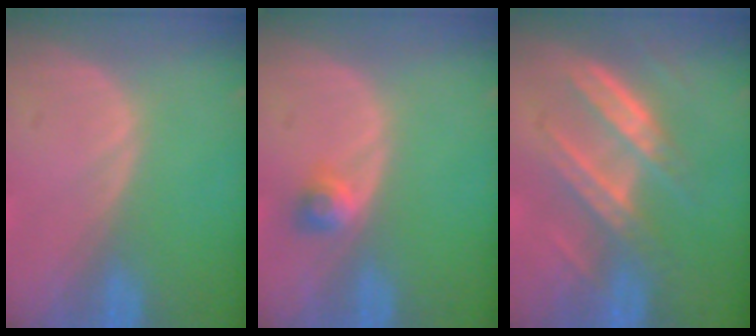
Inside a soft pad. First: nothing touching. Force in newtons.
{"total": 2.6, "press": 2.2, "slide": 1.4}
{"total": 7.3, "press": 6.8, "slide": 2.8}